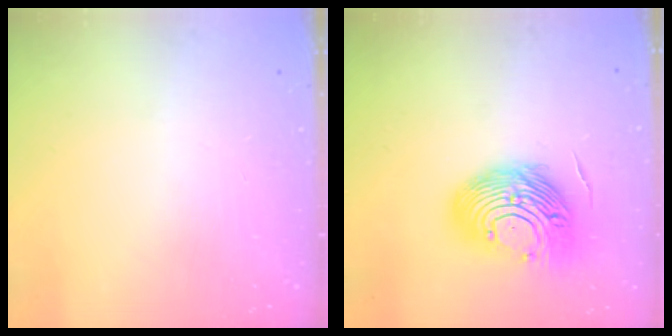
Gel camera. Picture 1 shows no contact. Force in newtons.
{"total": 15.5, "press": 14.6, "slide": 5.1}